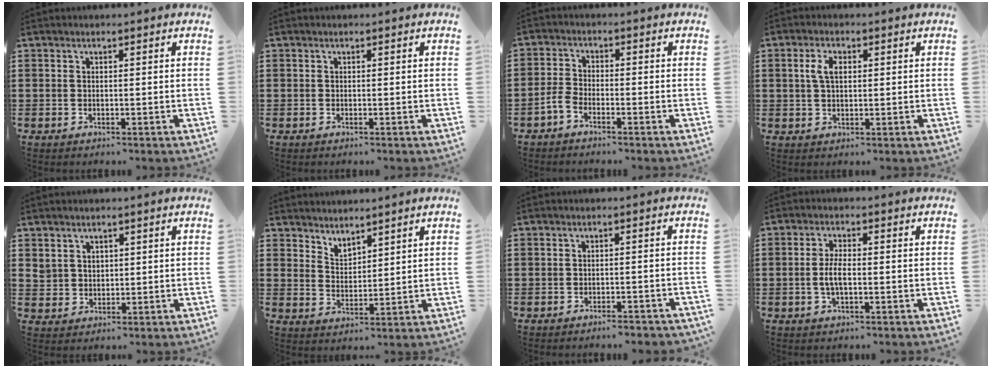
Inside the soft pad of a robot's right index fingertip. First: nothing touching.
{"total": 0.0}
{"total": 2.4, "force": [-2.0, 0.7, 1.1], "torque": [-0.029, 0.003, -0.042]}
{"total": 3.8, "force": [0.8, 2.0, 3.1], "torque": [-0.066, 0.012, 0.011]}
{"total": 2.5, "force": [1.6, 1.9, 0.3], "torque": [-0.014, 0.009, 0.030]}
{"total": 2.9, "force": [2.8, 0.5, -0.5], "torque": [-0.001, -0.007, 0.055]}
{"total": 1.9, "force": [-1.9, 0.1, 0.4], "torque": [-0.011, -0.001, -0.038]}
{"total": 3.6, "force": [-0.6, 1.3, 3.3], "torque": [-0.075, -0.002, -0.016]}